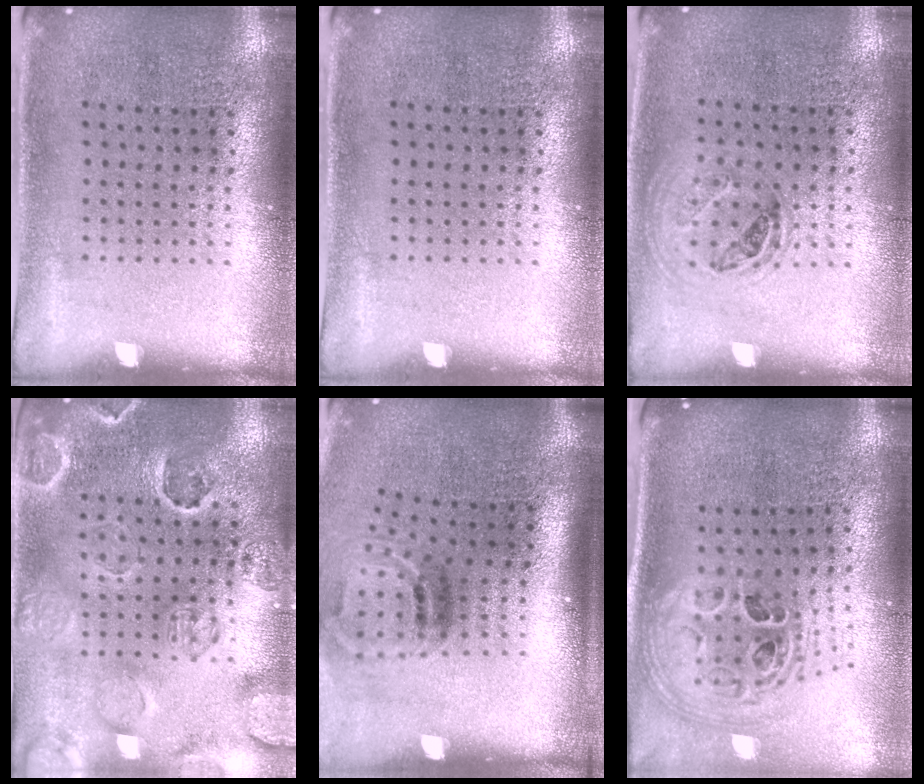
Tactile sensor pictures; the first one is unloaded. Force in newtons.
{"total": 0.0}
{"total": 1.0, "press": 0.9, "slide": 0.4}
{"total": 2.7, "press": 2.6, "slide": 0.6}
{"total": 2.0, "press": 1.3, "slide": 1.6}
{"total": 1.9, "press": 1.5, "slide": 1.1}